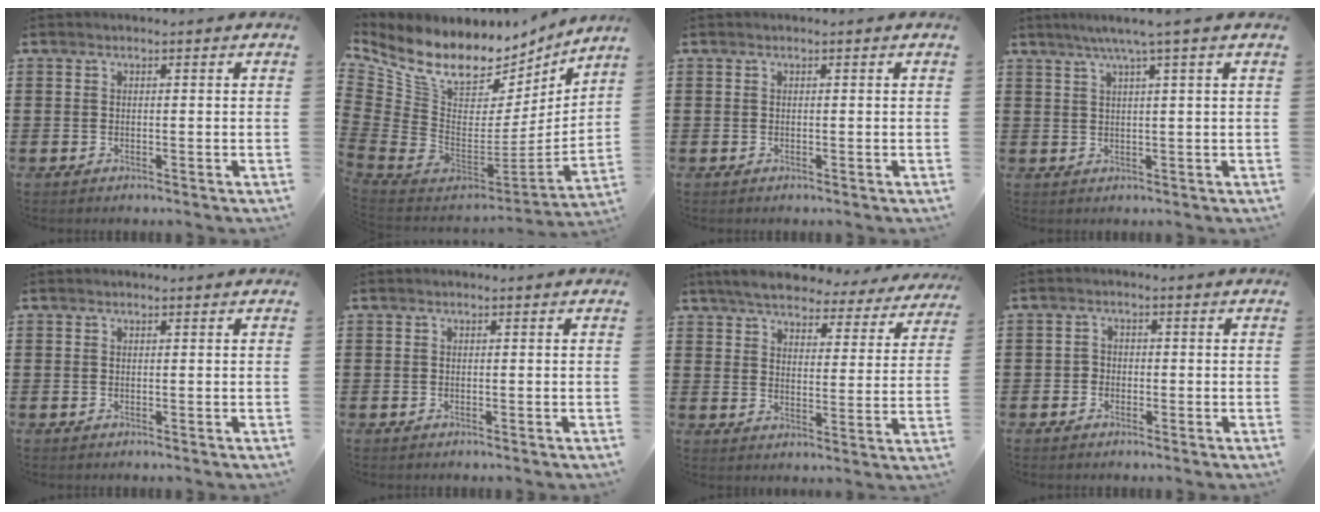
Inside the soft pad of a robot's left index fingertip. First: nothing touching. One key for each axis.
{"total": 11.0, "fx": 7.7, "fy": 5.9, "fz": 5.1, "tx": -0.144, "ty": -0.064, "tz": 0.139}
{"total": 0.0}
{"total": 3.4, "fx": 2.0, "fy": -0.6, "fz": 2.7, "tx": -0.055, "ty": -0.002, "tz": 0.032}
{"total": 0.0}
{"total": 0.0}
{"total": 5.8, "fx": 5.5, "fy": 0.9, "fz": 1.5, "tx": -0.058, "ty": -0.030, "tz": 0.095}
{"total": 1.5, "fx": -0.8, "fy": 1.2, "fz": 0.3, "tx": -0.010, "ty": 0.005, "tz": -0.019}